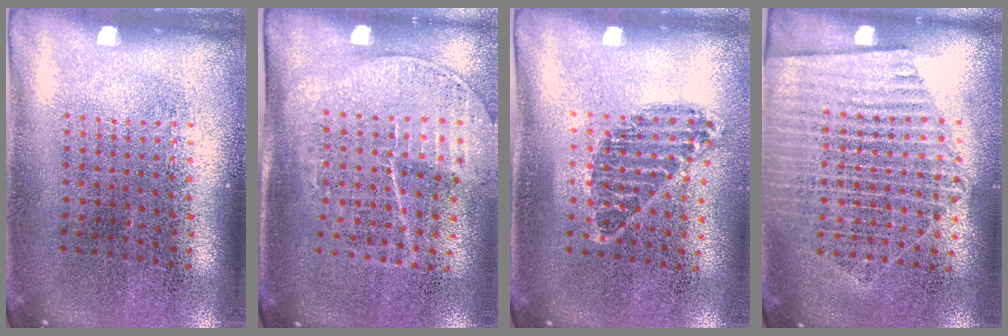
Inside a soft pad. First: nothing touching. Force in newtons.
{"total": 1.7, "press": 1.4, "slide": 1.0}
{"total": 1.0, "press": 0.8, "slide": 0.5}
{"total": 1.5, "press": 1.4, "slide": 0.6}